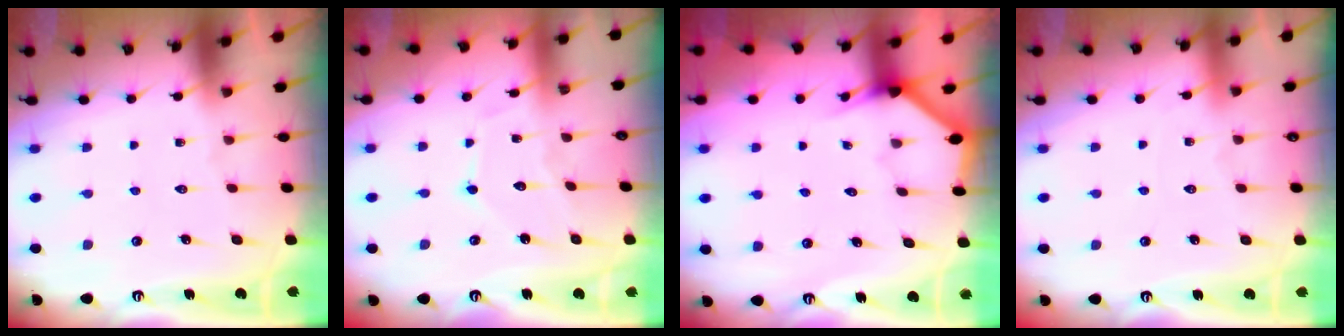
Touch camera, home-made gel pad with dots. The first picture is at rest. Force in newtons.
{"total": 8.3, "press": 8.3, "slide": 0.2}
{"total": 3.6, "press": 3.5, "slide": 0.2}
{"total": 1.4, "press": 1.3, "slide": 0.3}